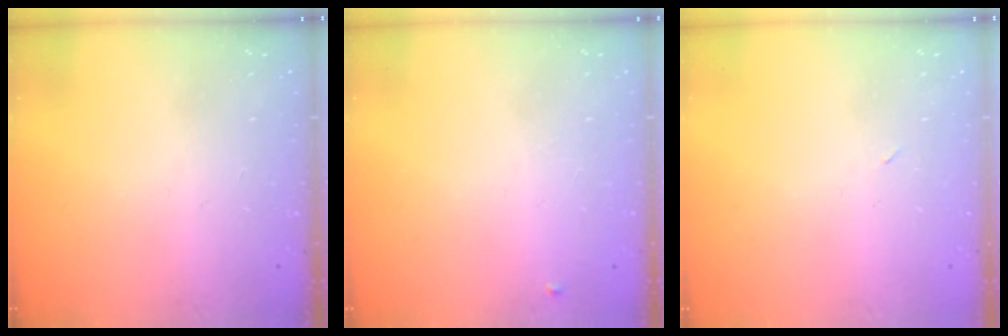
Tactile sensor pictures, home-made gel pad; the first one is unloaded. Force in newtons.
{"total": 3.9, "press": 3.8, "slide": 0.6}
{"total": 2.4, "press": 2.3, "slide": 0.8}